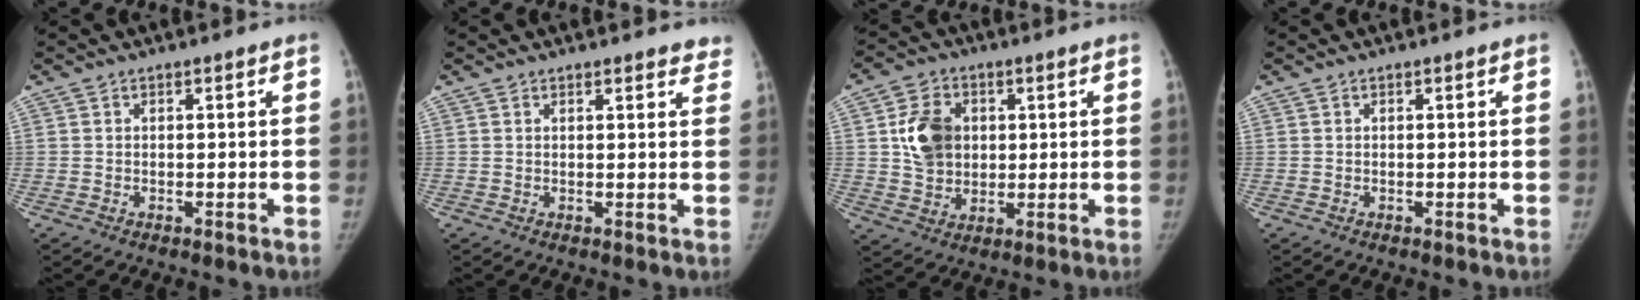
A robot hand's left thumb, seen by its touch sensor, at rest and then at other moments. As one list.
[{"total": 3.9, "force": [3.5, 1.2, 1.2], "torque": [0.011, -0.010, 0.024]}, {"total": 10.0, "force": [1.9, 7.9, 5.8], "torque": [-0.078, -0.005, 0.037]}, {"total": 0.0}]